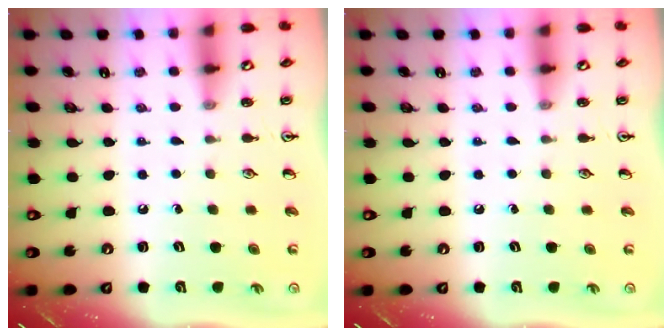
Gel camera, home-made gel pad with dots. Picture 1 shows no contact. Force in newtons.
{"total": 0.0}